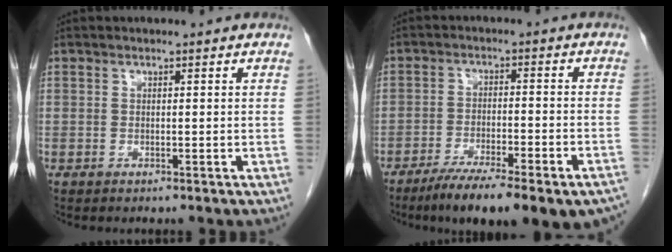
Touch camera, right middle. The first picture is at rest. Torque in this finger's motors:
{"motor_torque": [1.08, -1.06, 0.45, 0.11]}